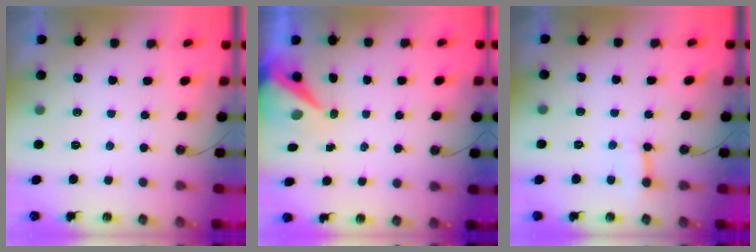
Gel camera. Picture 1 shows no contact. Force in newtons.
{"total": 7.8, "press": 7.7, "slide": 0.8}
{"total": 3.9, "press": 3.9, "slide": 0.3}